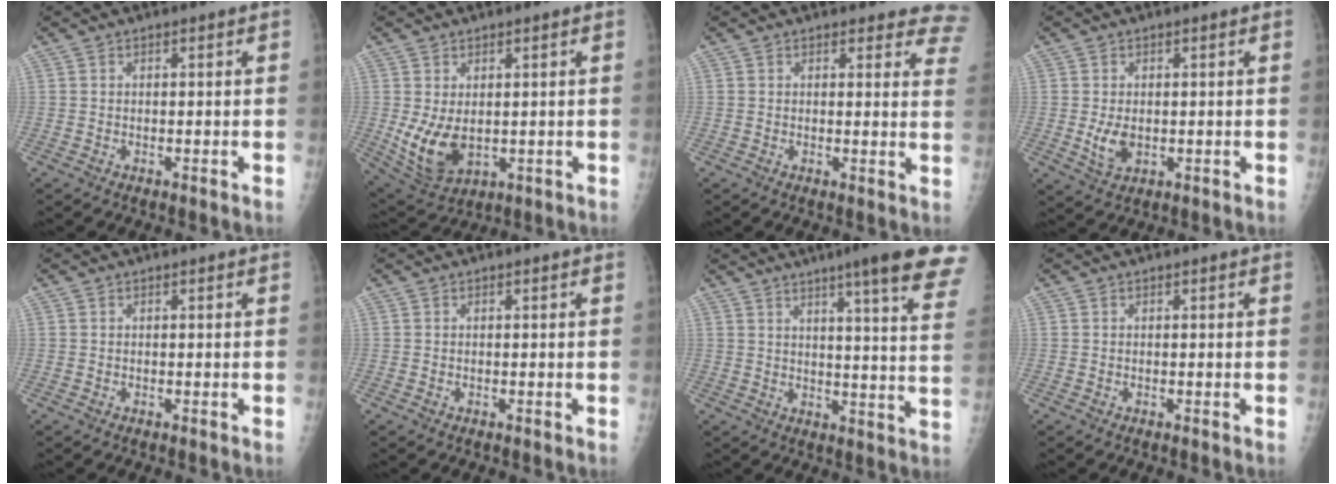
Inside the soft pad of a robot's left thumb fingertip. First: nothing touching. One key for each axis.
{"total": 8.6, "fx": 0.0, "fy": 5.6, "fz": 6.5, "tx": -0.115, "ty": -0.016, "tz": 0.020}
{"total": 9.3, "fx": 8.7, "fy": 3.2, "fz": 1.2, "tx": 0.042, "ty": -0.049, "tz": 0.057}
{"total": 4.3, "fx": -0.3, "fy": 2.8, "fz": 3.2, "tx": -0.053, "ty": -0.007, "tz": 0.004}
{"total": 0.0}
{"total": 0.0}
{"total": 20.0, "fx": 14.2, "fy": 1.2, "fz": 14.0, "tx": -0.167, "ty": -0.069, "tz": 0.168}
{"total": 0.0}